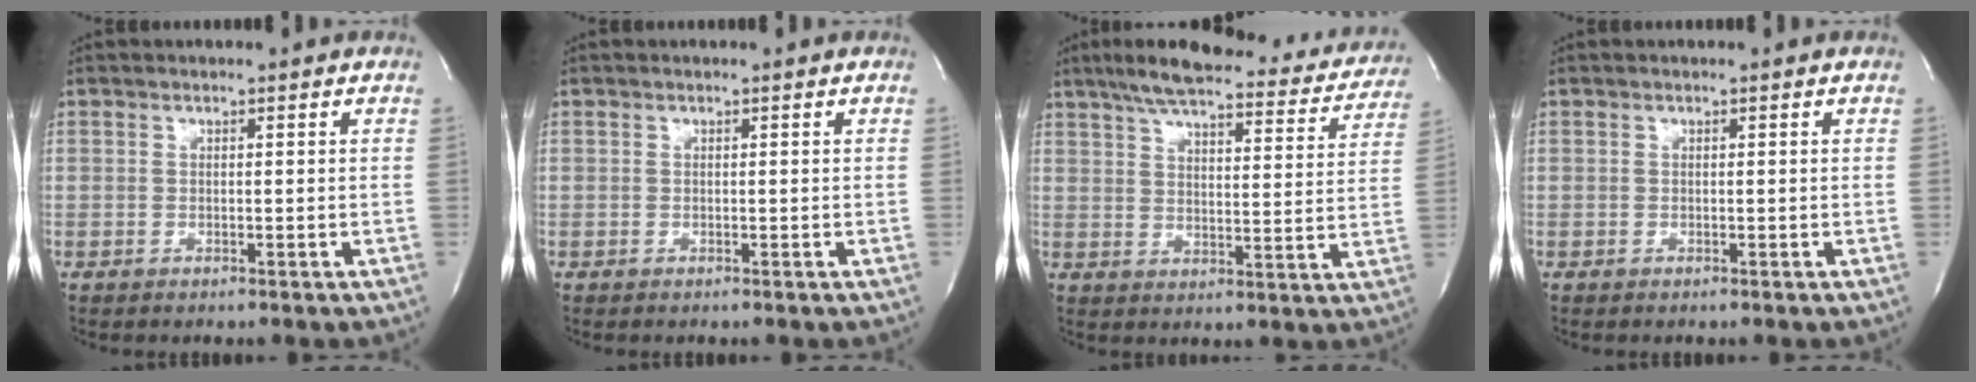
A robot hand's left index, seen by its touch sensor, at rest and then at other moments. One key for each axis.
{"total": 0.0}
{"total": 25.3, "fx": 22.0, "fy": 5.4, "fz": 11.4, "tx": -0.168, "ty": -0.006, "tz": 0.271}
{"total": 0.0}